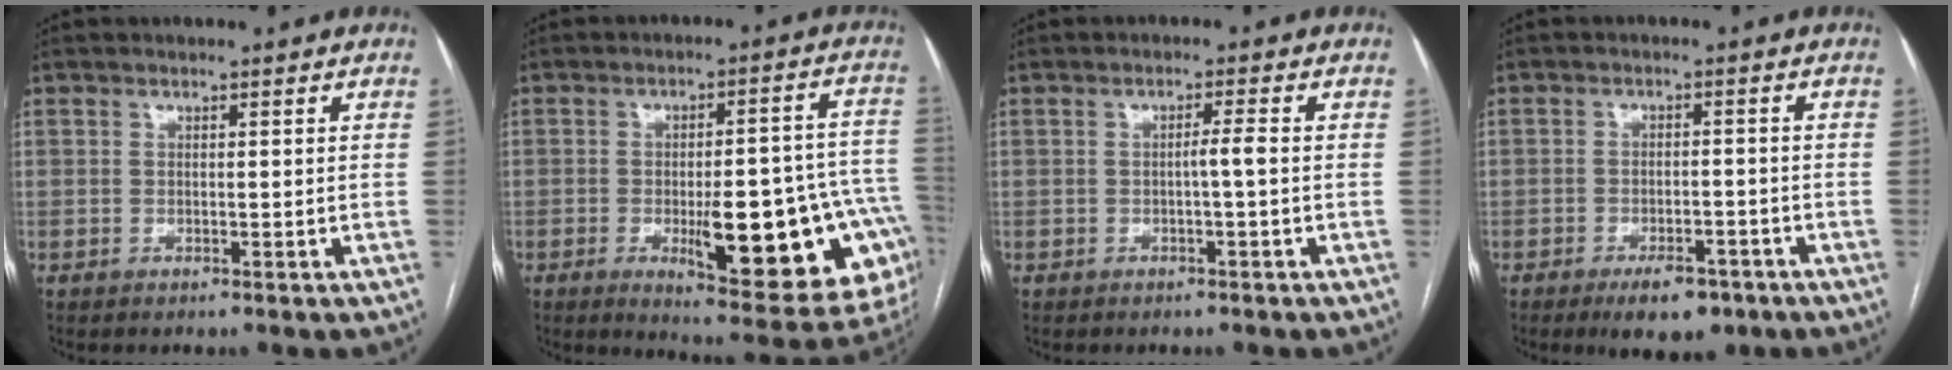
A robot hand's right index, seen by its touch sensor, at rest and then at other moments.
{"total": 22.0, "force": [-6.2, 5.8, 20.3], "torque": [-0.165, 0.022, -0.060]}
{"total": 1.8, "force": [-0.4, -0.2, 1.7], "torque": [-0.026, 0.002, -0.006]}
{"total": 6.3, "force": [-4.1, 2.8, 3.8], "torque": [-0.056, 0.001, -0.058]}